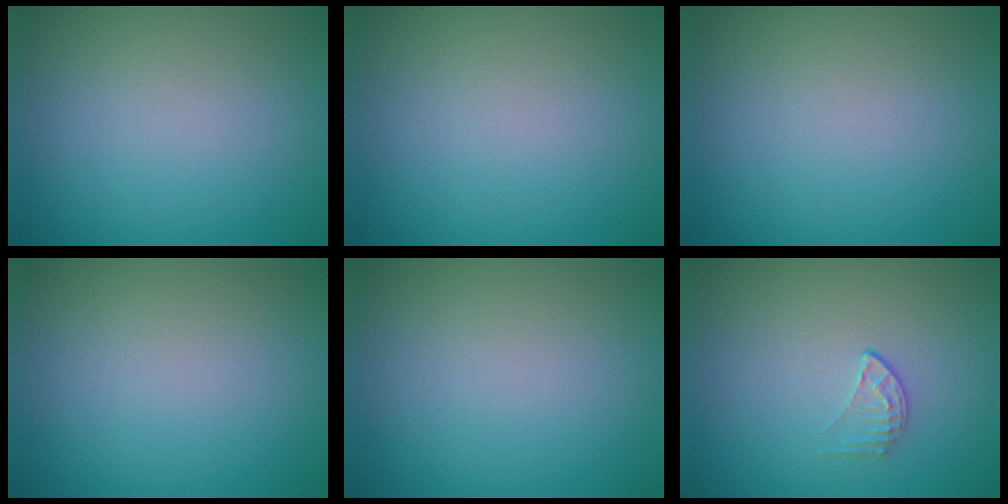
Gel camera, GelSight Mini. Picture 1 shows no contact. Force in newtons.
{"total": 0.0}
{"total": 0.0}
{"total": 0.0}
{"total": 0.0}
{"total": 1.1, "press": 0.7, "slide": 0.9}